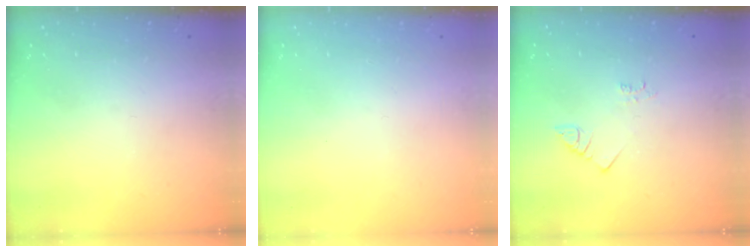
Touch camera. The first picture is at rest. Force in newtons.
{"total": 1.6, "press": 1.6, "slide": 0.1}
{"total": 2.5, "press": 2.5, "slide": 0.5}